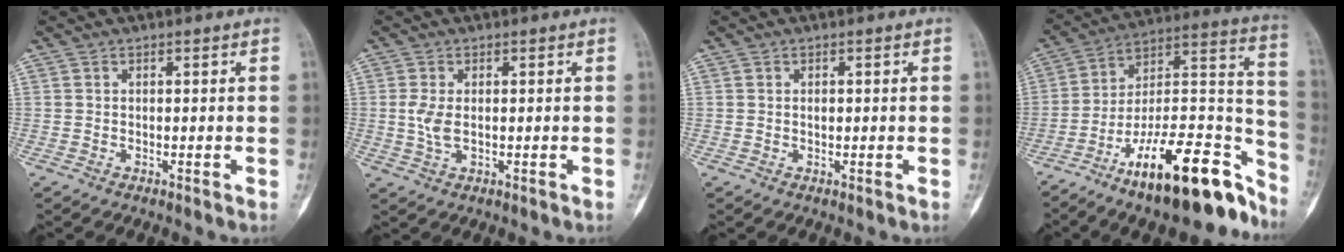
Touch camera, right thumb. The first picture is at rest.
{"total": 3.6, "force": [0.1, 1.8, 3.1], "torque": [-0.072, -0.003, 0.002]}
{"total": 0.9, "force": [0.2, 0.5, 0.6], "torque": [-0.010, 0.001, 0.004]}
{"total": 25.5, "force": [-16.4, 8.4, 17.6], "torque": [-0.200, 0.114, -0.264]}